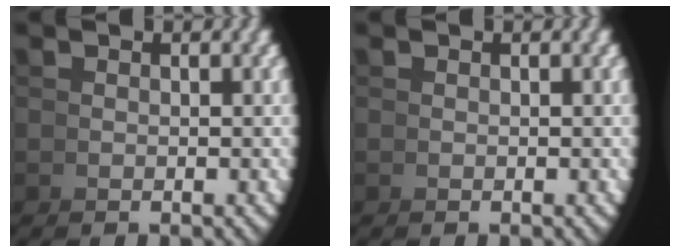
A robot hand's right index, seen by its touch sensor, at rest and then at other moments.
{"total": 0.0}